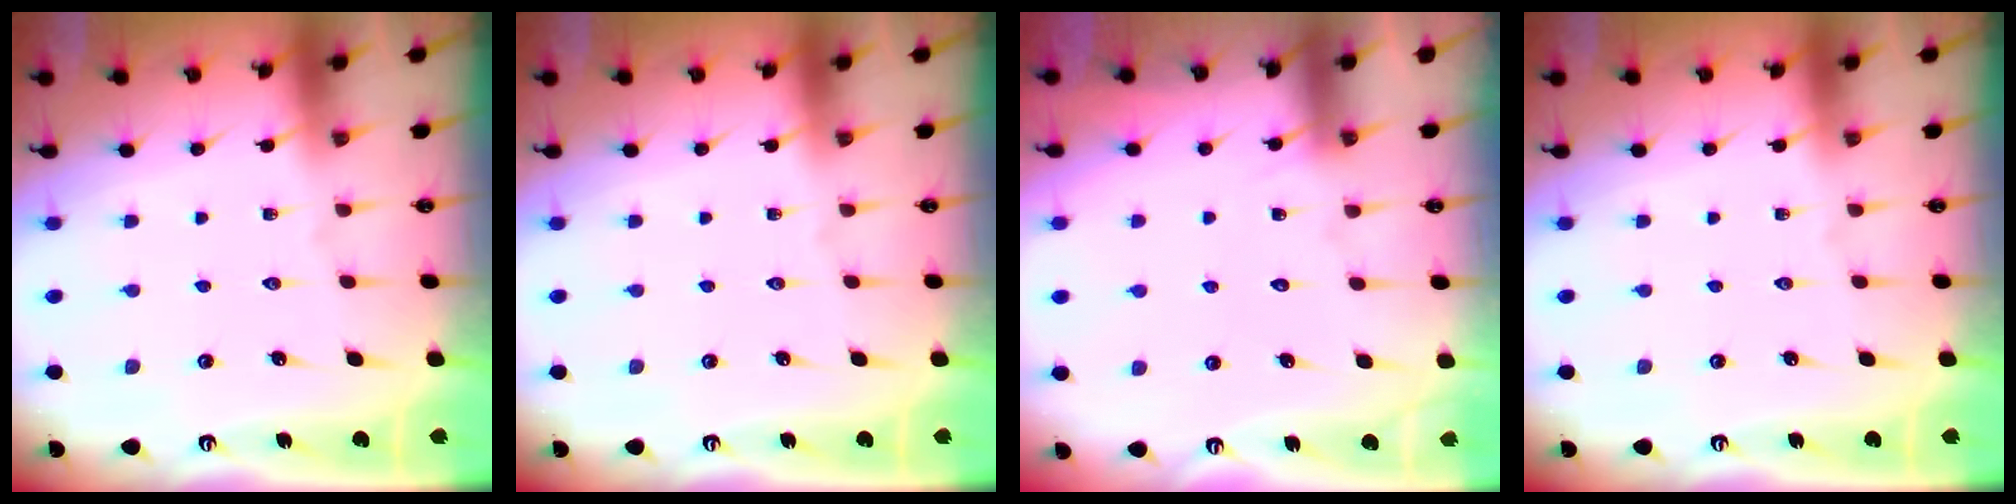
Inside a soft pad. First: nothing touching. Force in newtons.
{"total": 0.0}
{"total": 5.3, "press": 5.3, "slide": 0.3}
{"total": 0.0}